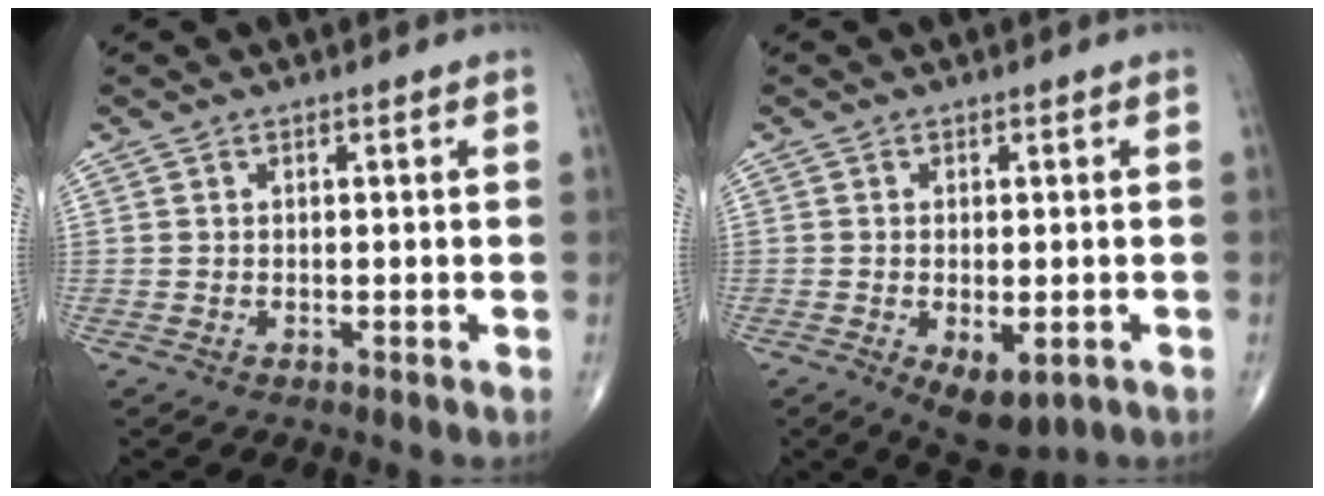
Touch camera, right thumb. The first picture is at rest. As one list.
[{"total": 6.9, "force": [-2.6, 3.3, 5.4], "torque": [-0.079, -0.006, -0.029]}]